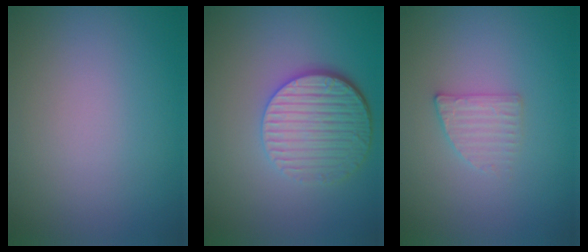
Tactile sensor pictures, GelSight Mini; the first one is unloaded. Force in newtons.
{"total": 5.4, "press": 4.0, "slide": 3.6}
{"total": 1.9, "press": 1.9, "slide": 0.4}